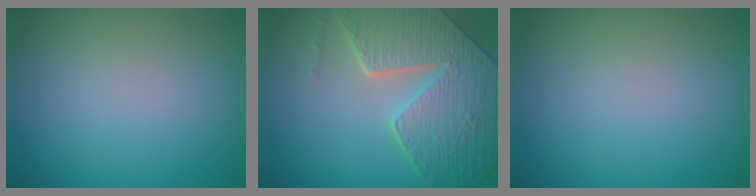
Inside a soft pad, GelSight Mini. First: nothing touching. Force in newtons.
{"total": 8.8, "press": 6.2, "slide": 6.2}
{"total": 0.0}